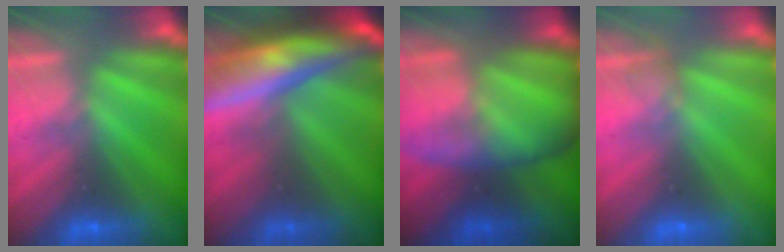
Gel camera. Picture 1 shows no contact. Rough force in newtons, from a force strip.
{"total": 9.4}
{"total": 9.0}
{"total": 2.1}